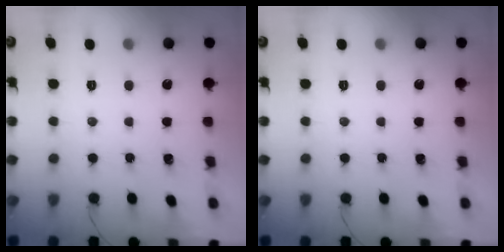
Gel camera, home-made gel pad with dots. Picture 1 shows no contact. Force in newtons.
{"total": 0.0}